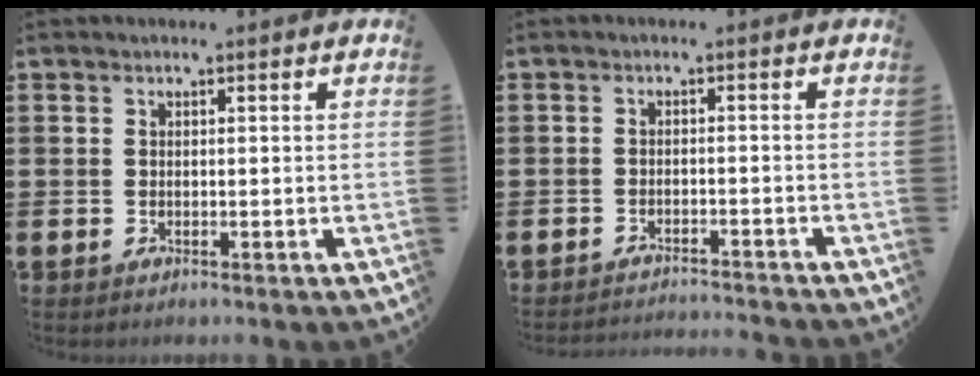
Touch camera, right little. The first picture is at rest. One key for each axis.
{"total": 1.7, "fx": -1.7, "fy": -0.2, "fz": 0.0, "tx": -0.001, "ty": 0.003, "tz": -0.035}